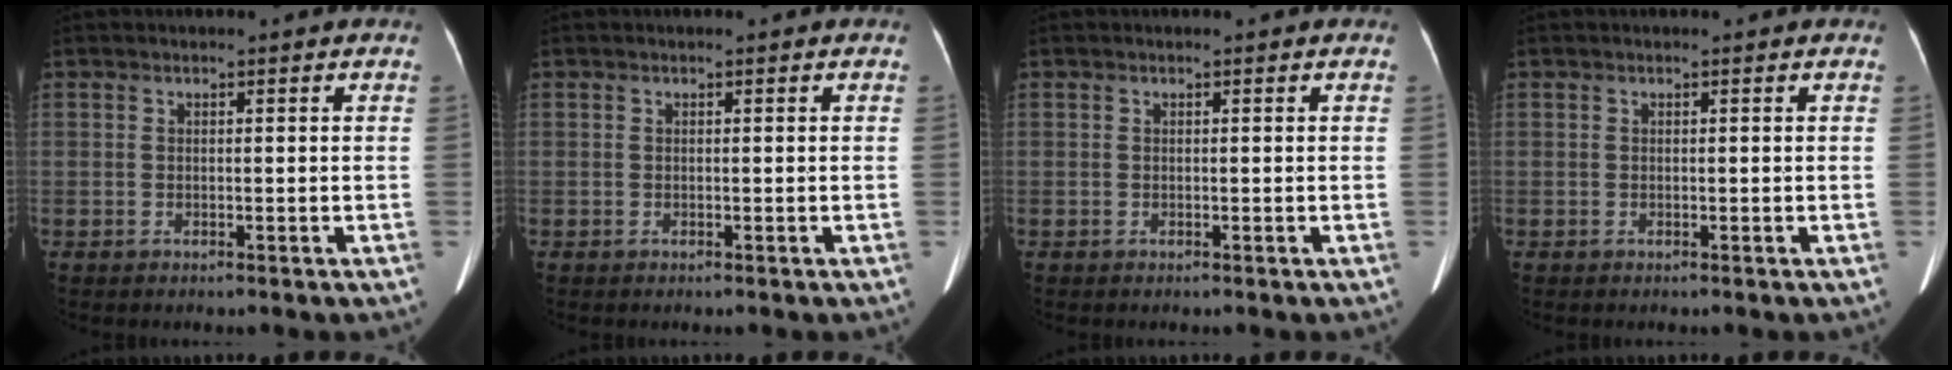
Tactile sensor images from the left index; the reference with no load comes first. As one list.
[{"total": 0.0}, {"total": 0.0}, {"total": 0.0}]